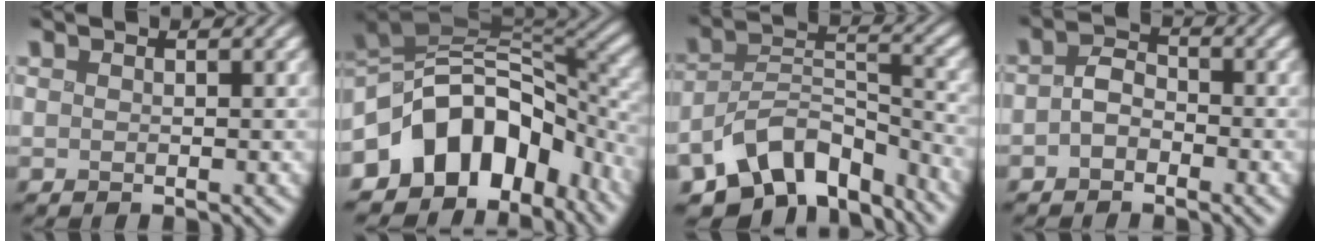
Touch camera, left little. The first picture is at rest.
{"total": 10.4, "force": [-5.7, 7.1, 5.0], "torque": [-0.073, 0.018, -0.120]}
{"total": 10.1, "force": [-7.2, 5.1, 4.8], "torque": [-0.069, -0.007, -0.133]}
{"total": 2.2, "force": [-1.2, 1.4, 1.2], "torque": [-0.023, 0.005, -0.030]}